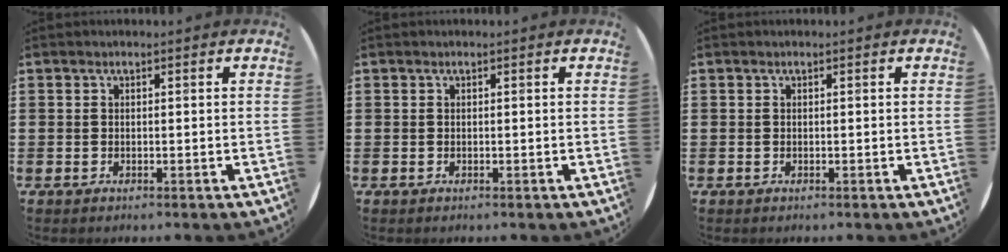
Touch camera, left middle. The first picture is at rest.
{"total": 0.0}
{"total": 0.0}